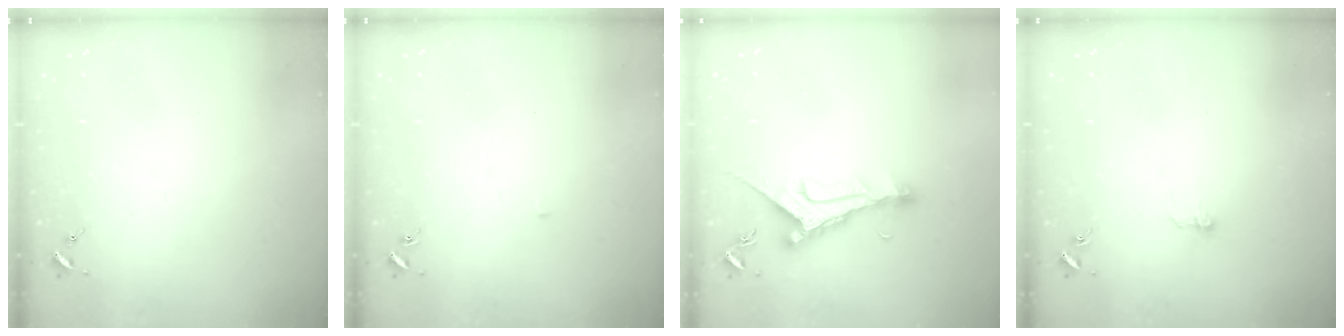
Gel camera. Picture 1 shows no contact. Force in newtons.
{"total": 1.6, "press": 1.6, "slide": 0.1}
{"total": 10.0, "press": 9.9, "slide": 0.7}
{"total": 5.3, "press": 5.3, "slide": 0.5}